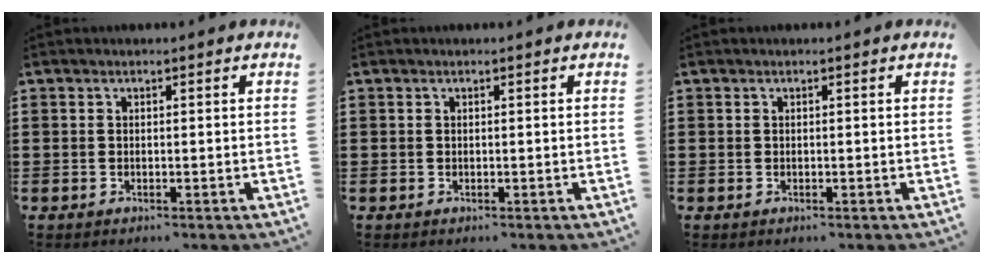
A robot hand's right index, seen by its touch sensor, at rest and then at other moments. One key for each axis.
{"total": 0.0}
{"total": 0.0}